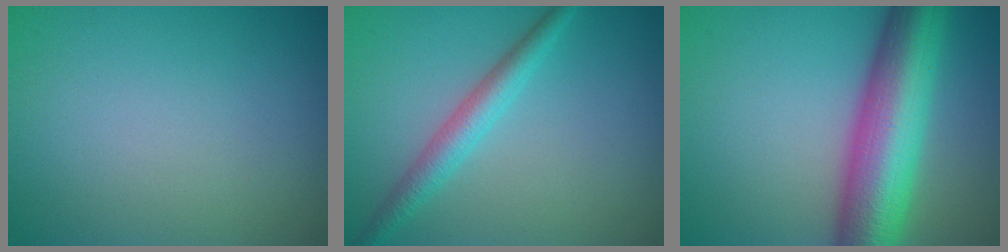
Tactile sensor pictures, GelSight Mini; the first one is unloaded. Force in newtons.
{"total": 2.8, "press": 2.8, "slide": 0.1}
{"total": 10.5, "press": 10.5, "slide": 0.1}